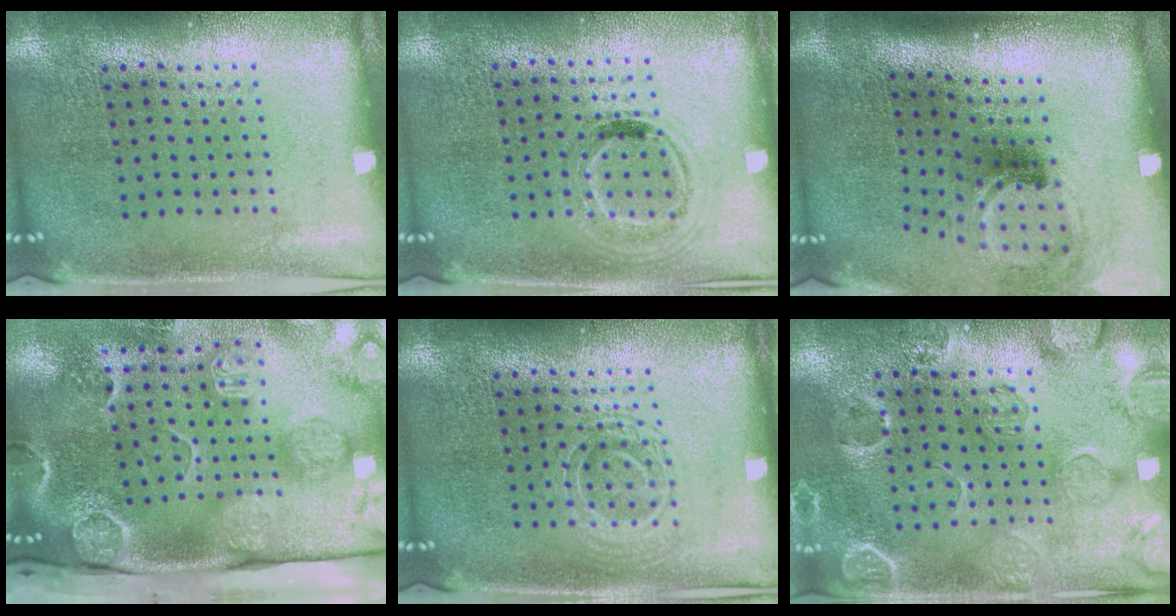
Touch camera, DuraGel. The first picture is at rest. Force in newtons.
{"total": 0.9, "press": 0.9, "slide": 0.3}
{"total": 1.8, "press": 1.2, "slide": 1.3}
{"total": 4.7, "press": 3.4, "slide": 3.3}
{"total": 1.2, "press": 1.2, "slide": 0.3}
{"total": 2.6, "press": 2.0, "slide": 1.7}